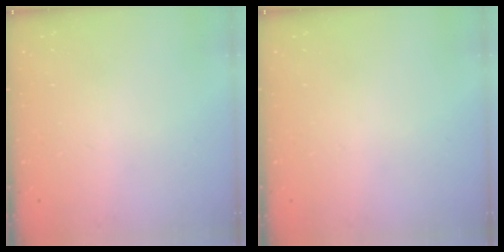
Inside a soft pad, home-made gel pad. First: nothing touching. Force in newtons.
{"total": 0.0}